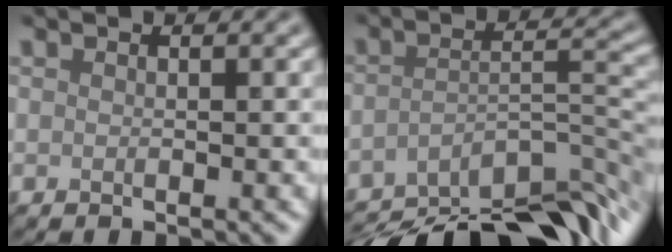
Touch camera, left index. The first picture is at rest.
{"total": 11.1, "force": [-8.6, 2.7, 6.3], "torque": [-0.093, -0.001, -0.141]}